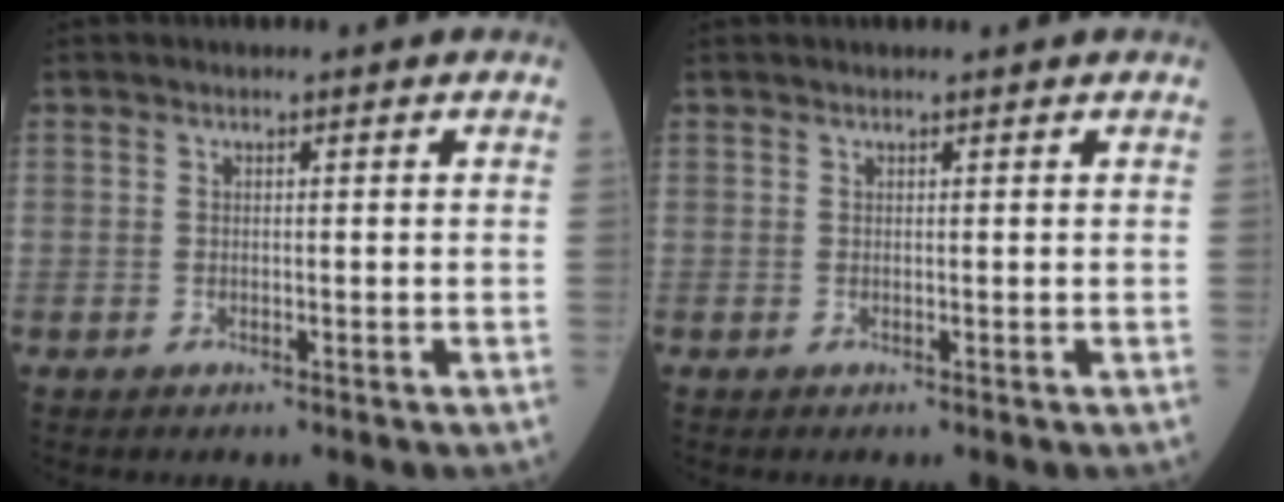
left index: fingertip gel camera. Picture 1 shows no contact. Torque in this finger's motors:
{"motor_torque": [0.18, -0.25, -0.02, -0.01]}